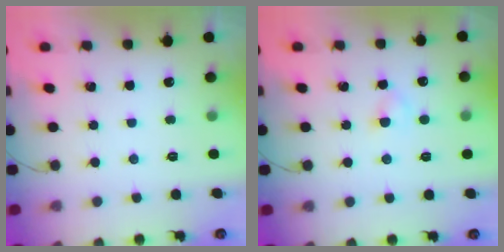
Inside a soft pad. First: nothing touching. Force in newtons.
{"total": 2.6, "press": 2.3, "slide": 1.2}